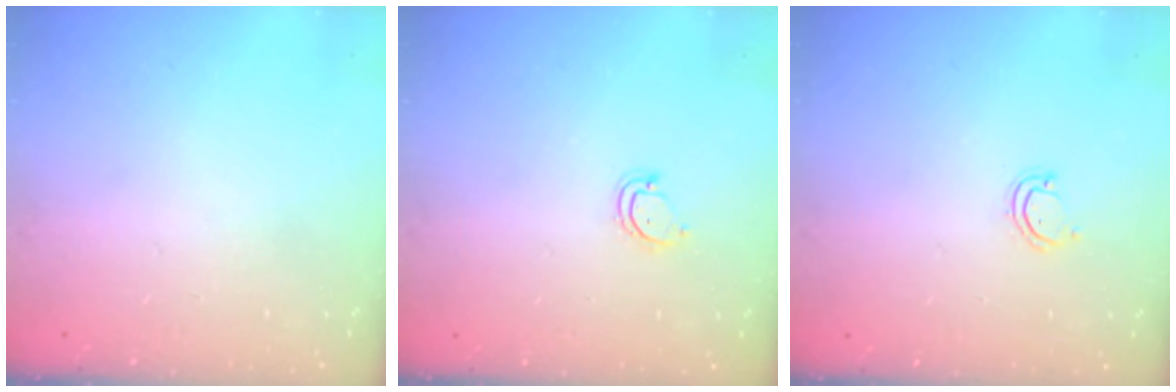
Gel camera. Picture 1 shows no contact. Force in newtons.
{"total": 3.9, "press": 3.9, "slide": 0.2}
{"total": 3.5, "press": 3.5, "slide": 0.3}